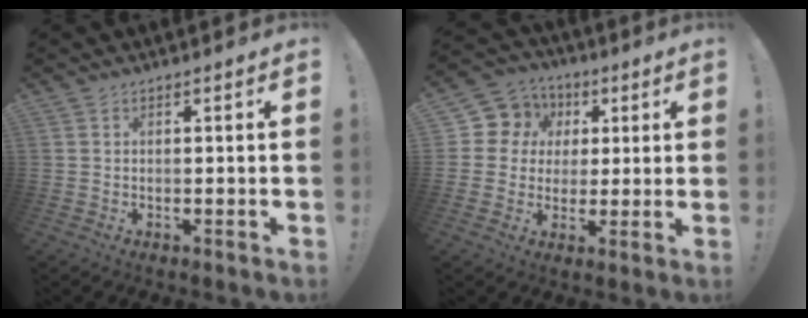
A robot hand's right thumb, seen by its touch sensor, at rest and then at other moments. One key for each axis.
{"total": 9.7, "fx": 2.2, "fy": 9.1, "fz": 2.7, "tx": -0.038, "ty": -0.009, "tz": 0.049}